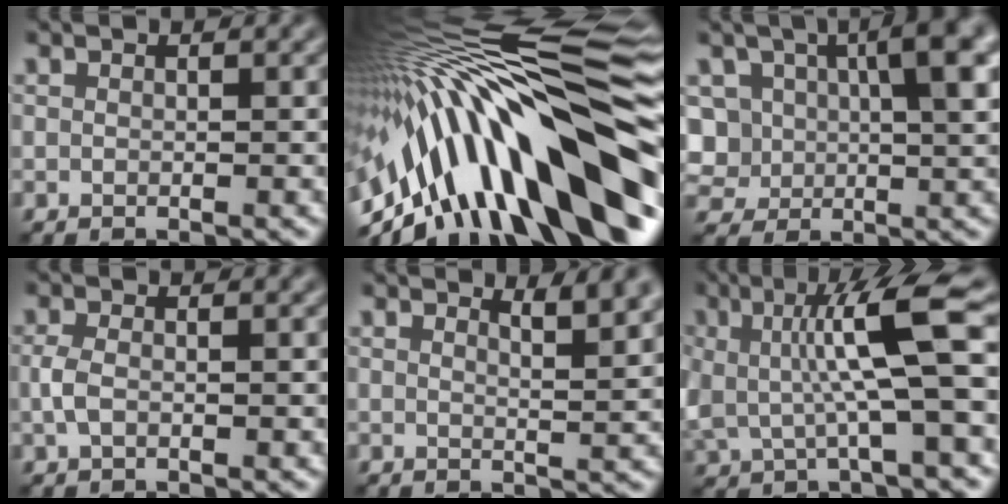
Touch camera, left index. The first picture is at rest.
{"total": 17.1, "force": [-3.7, 5.7, 15.7], "torque": [-0.240, 0.036, -0.067]}
{"total": 9.1, "force": [2.0, 5.5, 7.0], "torque": [-0.134, 0.008, 0.030]}
{"total": 1.9, "force": [-0.3, 1.0, 1.6], "torque": [-0.042, 0.003, -0.008]}
{"total": 3.5, "force": [2.4, 0.9, 2.3], "torque": [-0.021, 0.002, 0.035]}
{"total": 7.5, "force": [1.0, 1.5, 7.2], "torque": [-0.137, 0.004, 0.018]}